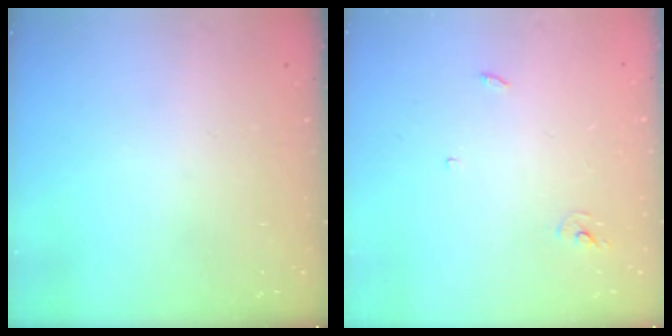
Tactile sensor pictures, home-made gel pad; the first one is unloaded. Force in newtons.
{"total": 2.4, "press": 2.4, "slide": 0.1}